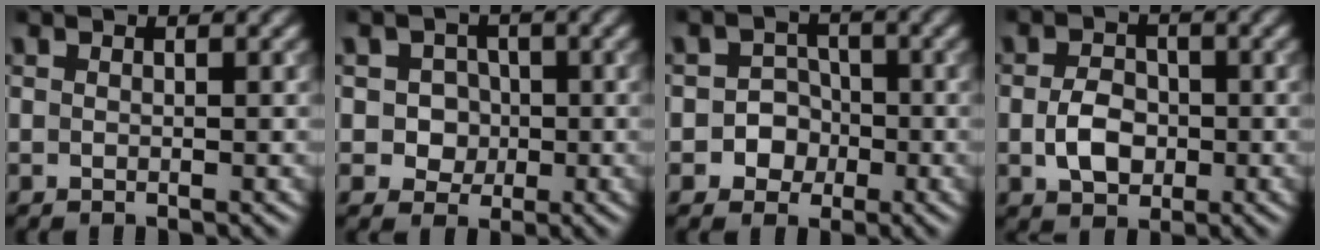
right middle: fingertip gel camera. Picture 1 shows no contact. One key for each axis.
{"total": 2.8, "fx": -0.1, "fy": 2.6, "fz": 1.1, "tx": 0.006, "ty": 0.006, "tz": -0.015}
{"total": 3.6, "fx": -1.1, "fy": 3.3, "fz": 0.8, "tx": 0.021, "ty": 0.010, "tz": -0.037}
{"total": 3.4, "fx": -0.6, "fy": 2.5, "fz": 2.2, "tx": -0.042, "ty": -0.001, "tz": -0.014}